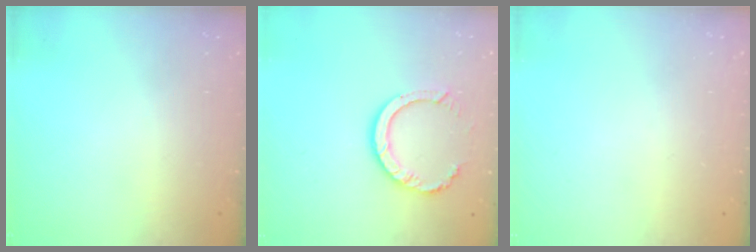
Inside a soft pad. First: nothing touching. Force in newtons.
{"total": 9.7, "press": 9.6, "slide": 0.9}
{"total": 0.0}